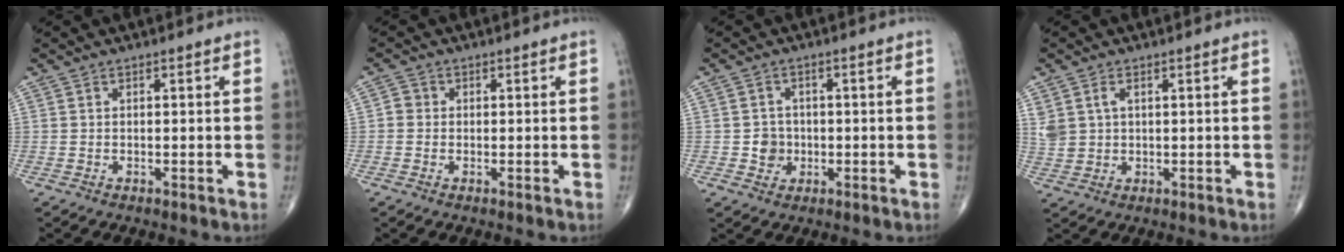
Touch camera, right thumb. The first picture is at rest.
{"total": 1.8, "force": [-0.1, 1.7, 0.7], "torque": [-0.001, 0.005, -0.008]}
{"total": 3.5, "force": [-0.6, 3.3, 1.0], "torque": [0.002, 0.007, -0.009]}
{"total": 5.0, "force": [1.6, 3.5, 3.2], "torque": [-0.076, 0.002, 0.042]}